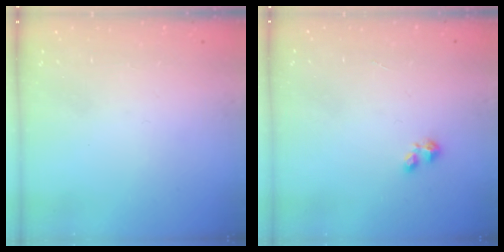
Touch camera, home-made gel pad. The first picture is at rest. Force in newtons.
{"total": 2.2, "press": 2.2, "slide": 0.4}